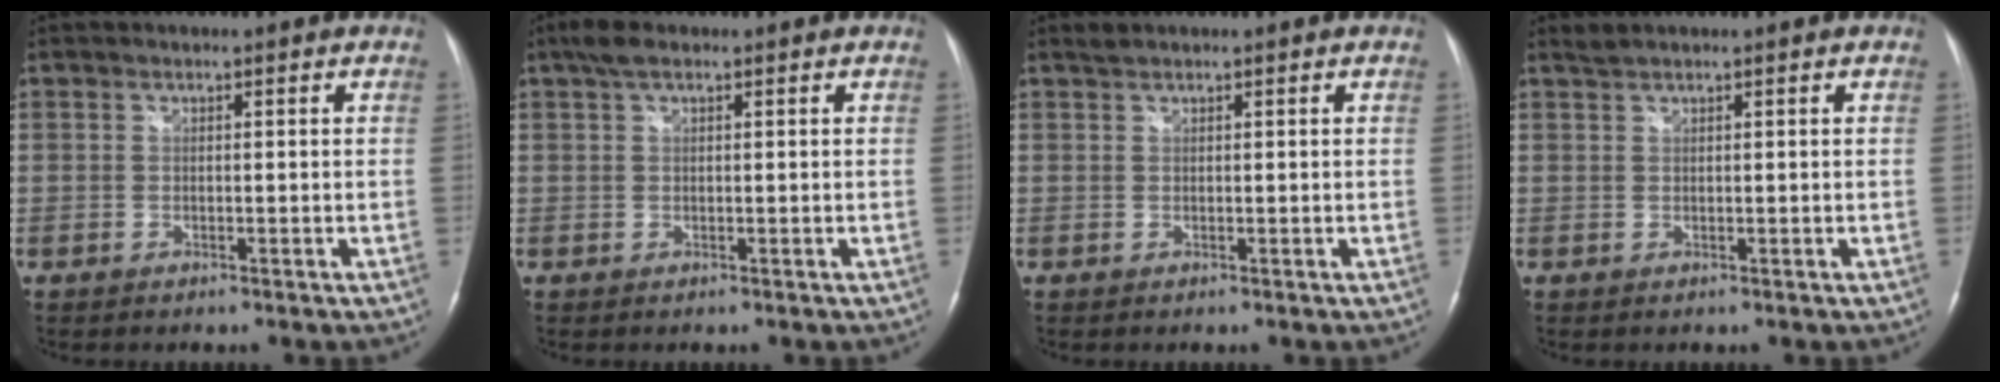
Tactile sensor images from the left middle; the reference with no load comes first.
{"total": 2.8, "force": [1.8, 0.9, 1.9], "torque": [-0.044, 0.018, 0.036]}
{"total": 0.8, "force": [0.7, -0.1, 0.2], "torque": [-0.010, 0.005, 0.019]}
{"total": 0.9, "force": [0.9, -0.2, 0.2], "torque": [-0.011, 0.007, 0.024]}